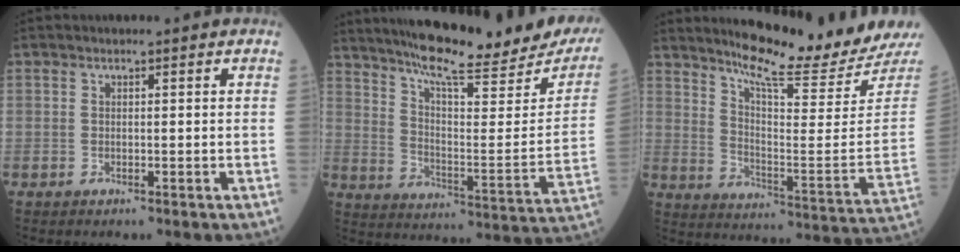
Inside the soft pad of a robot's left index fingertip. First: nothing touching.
{"total": 25.7, "force": [22.1, 3.0, 12.8], "torque": [-0.211, -0.057, 0.297]}
{"total": 17.1, "force": [16.0, -1.3, 5.9], "torque": [-0.108, -0.096, 0.226]}